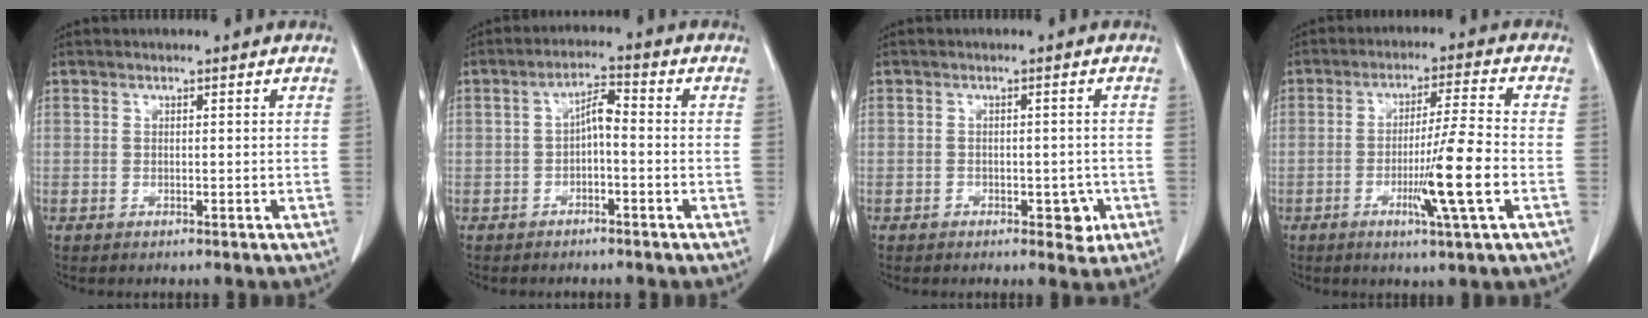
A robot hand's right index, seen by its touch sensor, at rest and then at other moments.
{"total": 3.7, "force": [-0.6, 1.2, 3.5], "torque": [-0.061, 0.015, -0.011]}
{"total": 3.2, "force": [-1.4, 2.0, 2.1], "torque": [-0.015, 0.005, -0.015]}
{"total": 9.7, "force": [-2.8, -1.0, 9.2], "torque": [-0.161, -0.014, -0.050]}